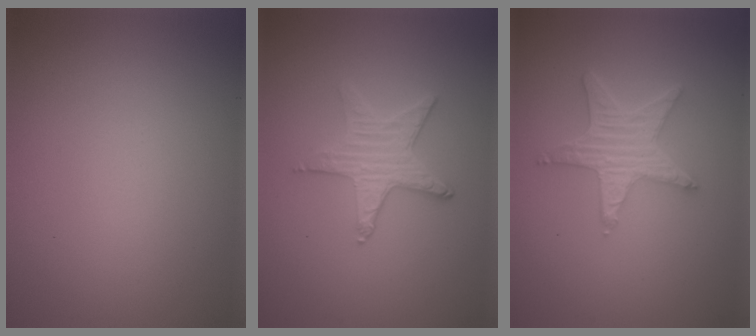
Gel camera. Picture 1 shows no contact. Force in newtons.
{"total": 3.2, "press": 3.0, "slide": 1.2}
{"total": 4.4, "press": 3.7, "slide": 2.5}